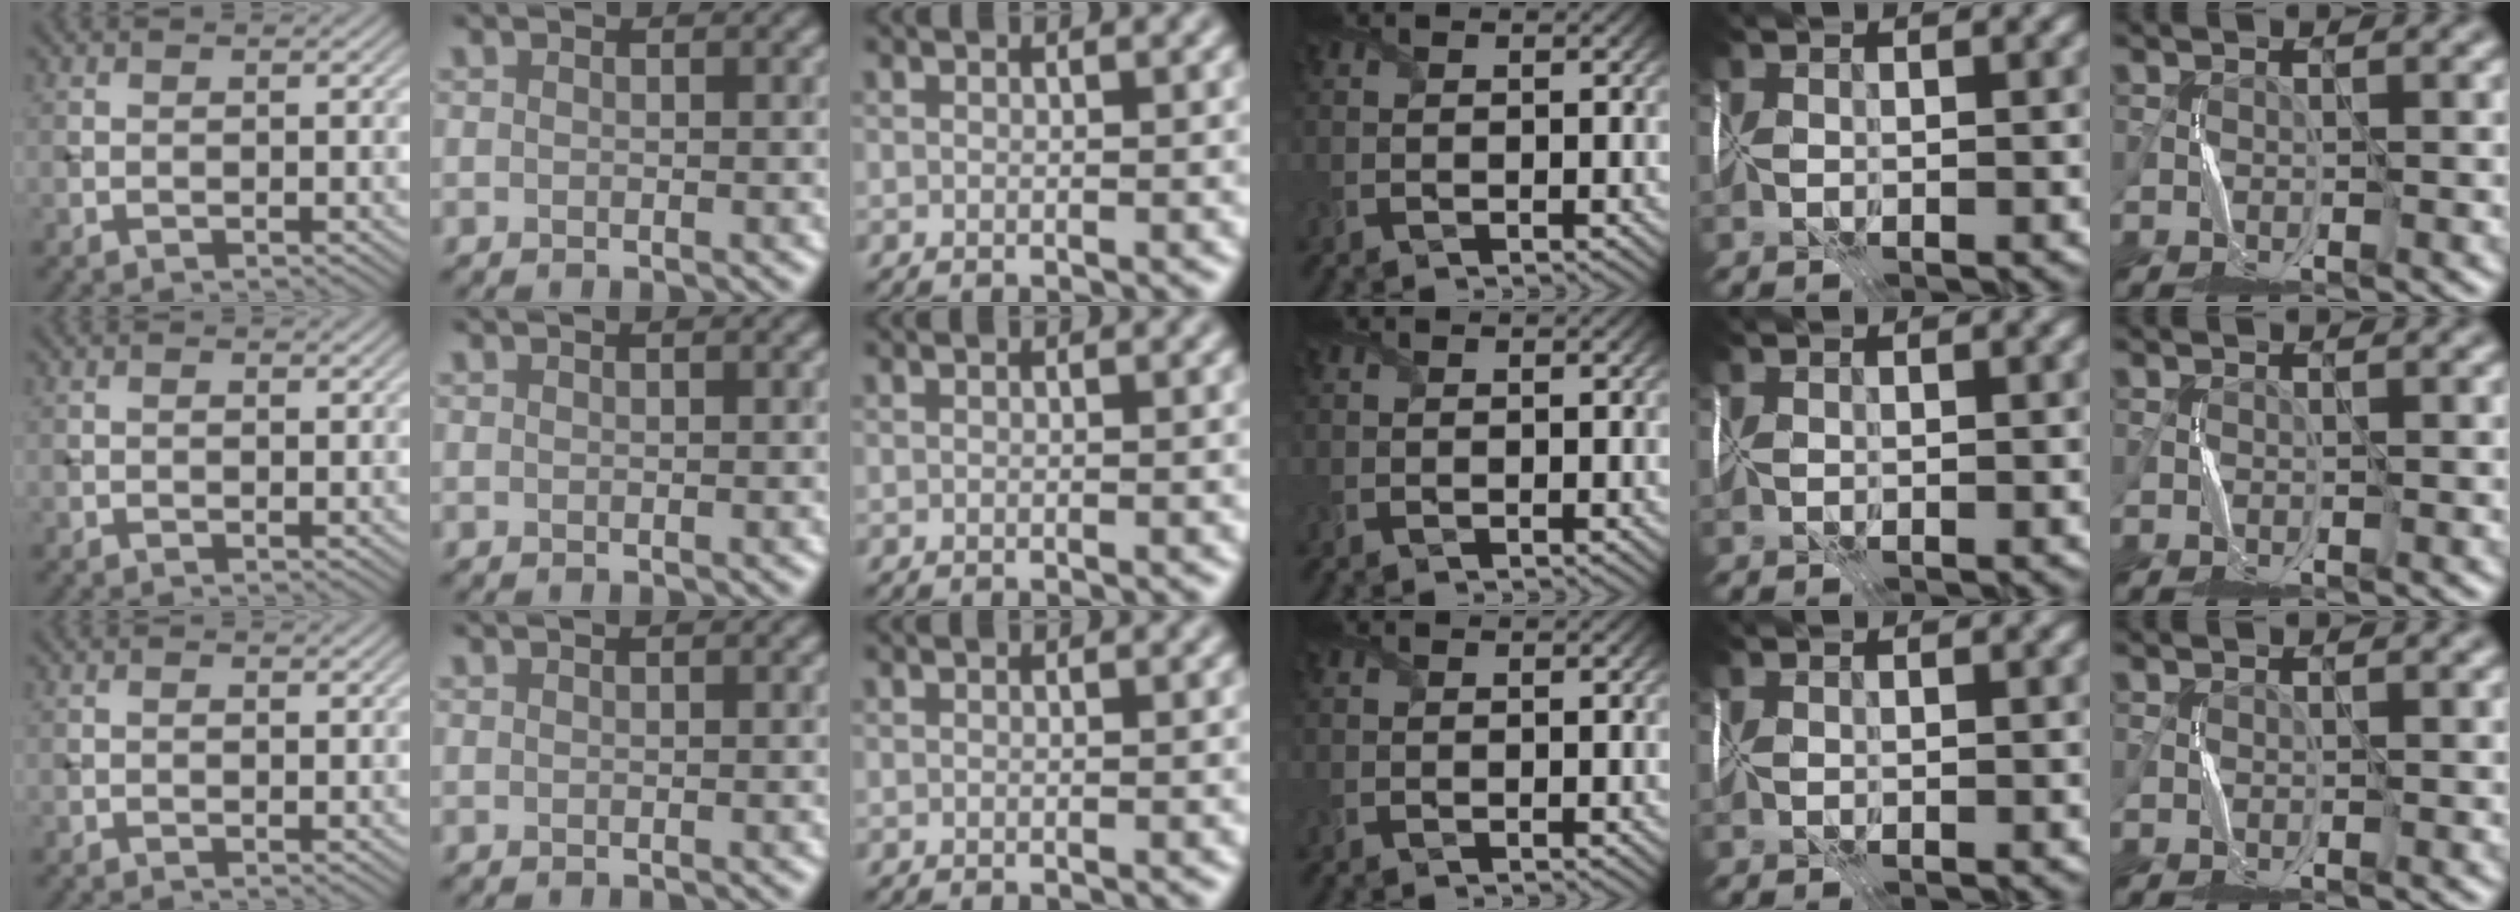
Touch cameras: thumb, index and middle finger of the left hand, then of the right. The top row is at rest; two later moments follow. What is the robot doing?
{"motion": "fold", "object": "wrapping paper"}